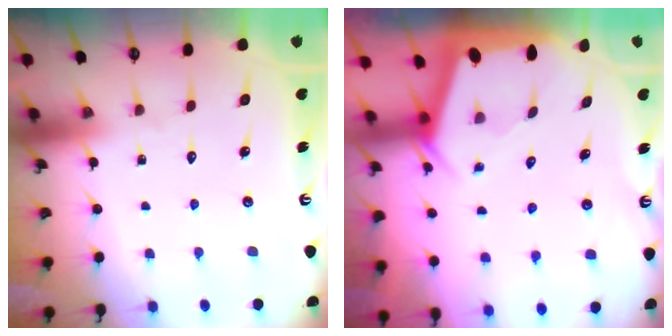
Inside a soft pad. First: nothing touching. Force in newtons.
{"total": 2.2, "press": 2.2, "slide": 0.3}